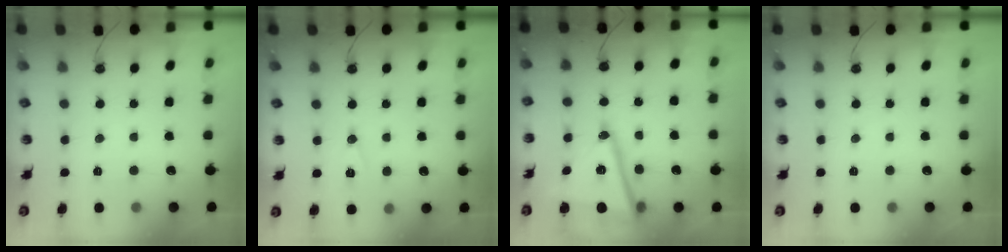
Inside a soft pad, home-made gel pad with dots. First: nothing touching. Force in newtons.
{"total": 6.7, "press": 4.9, "slide": 4.6}
{"total": 15.9, "press": 15.8, "slide": 1.4}
{"total": 0.0}